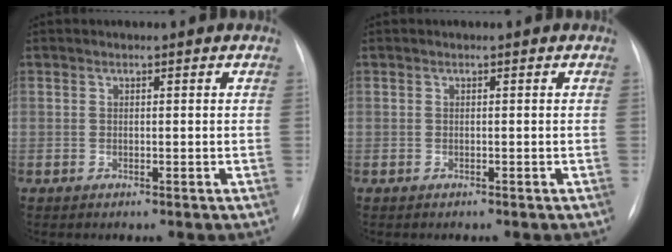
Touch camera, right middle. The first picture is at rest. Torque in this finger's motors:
{"motor_torque": [0.18, -0.22, 0.04, 0.01]}